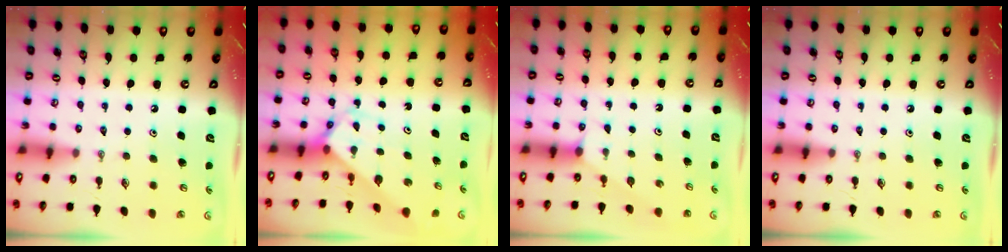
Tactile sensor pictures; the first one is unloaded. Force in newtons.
{"total": 2.7, "press": 2.7, "slide": 0.1}
{"total": 1.7, "press": 1.7, "slide": 0.3}
{"total": 0.0}